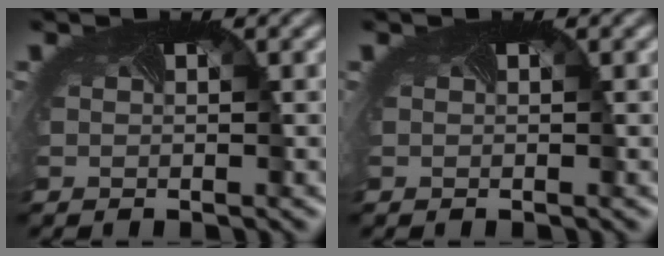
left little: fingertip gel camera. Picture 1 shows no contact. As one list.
[{"total": 0.0}]